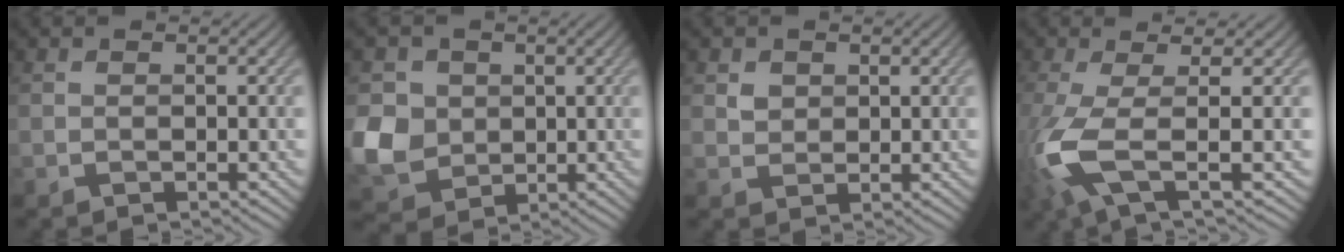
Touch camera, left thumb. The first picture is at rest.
{"total": 7.6, "force": [0.6, 6.8, 3.4], "torque": [-0.116, -0.014, 0.003]}
{"total": 1.8, "force": [0.9, 1.4, 0.5], "torque": [-0.014, -0.003, 0.015]}
{"total": 8.0, "force": [-1.5, 1.8, 7.6], "torque": [-0.172, -0.011, -0.036]}